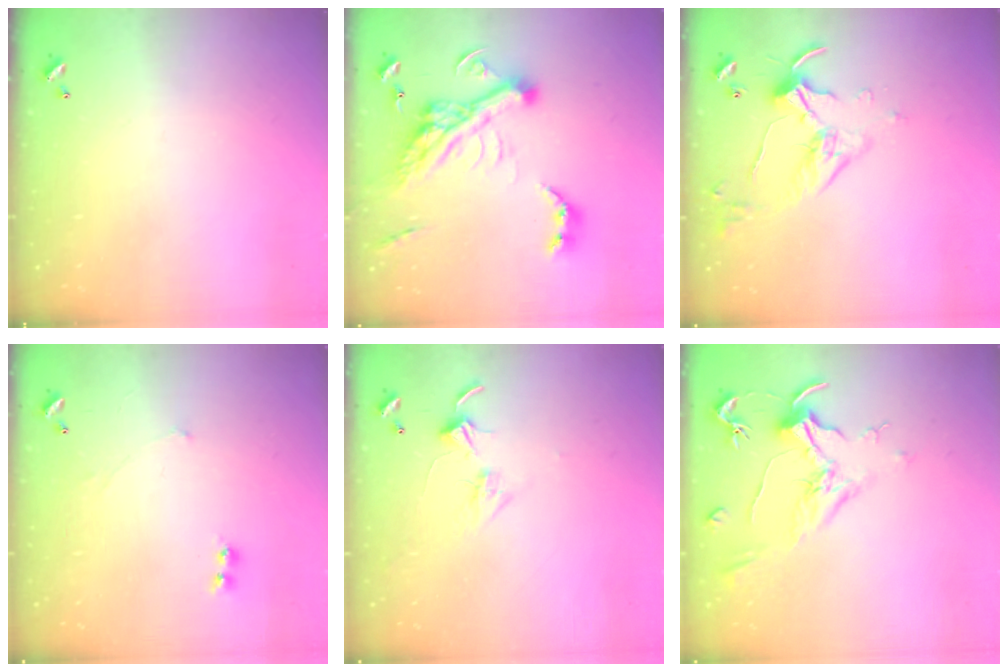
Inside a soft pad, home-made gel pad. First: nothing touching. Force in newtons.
{"total": 15.5, "press": 15.3, "slide": 2.6}
{"total": 5.0, "press": 5.0, "slide": 0.5}
{"total": 2.4, "press": 2.3, "slide": 0.5}
{"total": 2.8, "press": 2.8, "slide": 0.2}
{"total": 1.9, "press": 1.7, "slide": 0.9}